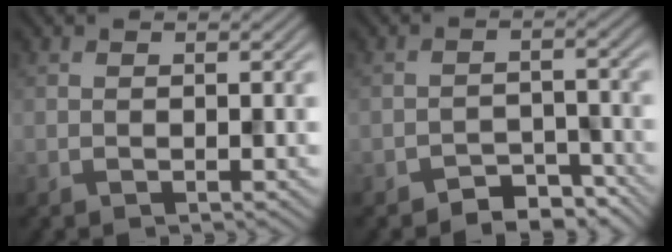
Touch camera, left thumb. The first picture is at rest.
{"total": 4.0, "force": [-3.4, 1.7, 1.4], "torque": [-0.019, 0.001, -0.056]}